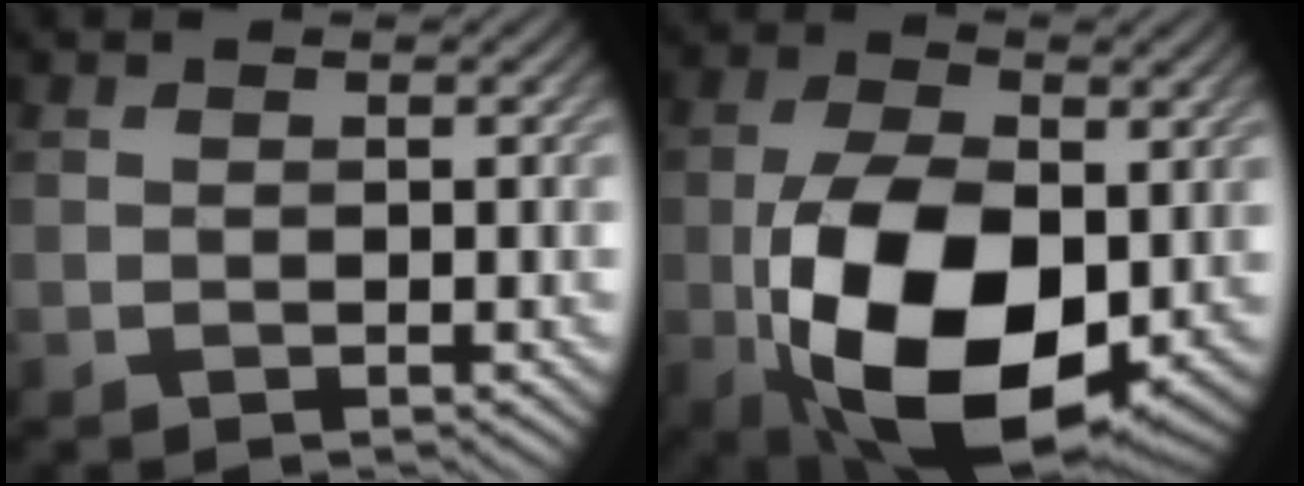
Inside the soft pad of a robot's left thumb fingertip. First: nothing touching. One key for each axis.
{"total": 15.5, "fx": -3.1, "fy": 9.0, "fz": 12.2, "tx": -0.233, "ty": -0.035, "tz": -0.053}